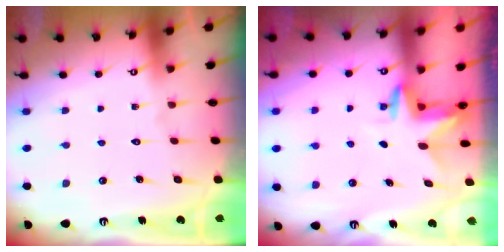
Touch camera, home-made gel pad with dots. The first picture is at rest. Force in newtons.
{"total": 3.4, "press": 3.3, "slide": 0.3}